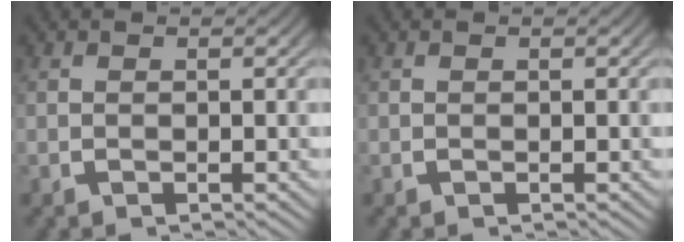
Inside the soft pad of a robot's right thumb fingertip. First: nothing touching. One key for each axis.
{"total": 0.0}